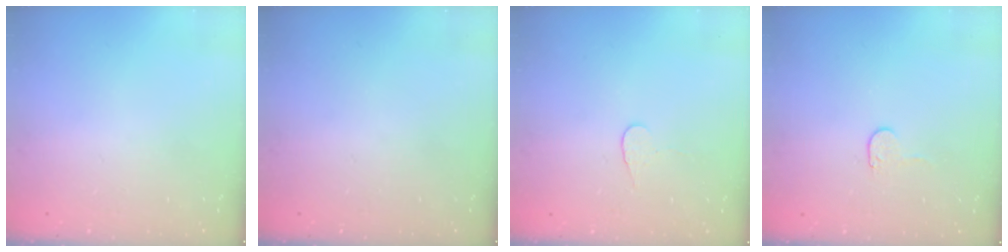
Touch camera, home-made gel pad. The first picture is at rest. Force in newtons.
{"total": 0.0}
{"total": 3.8, "press": 3.8, "slide": 0.4}
{"total": 4.5, "press": 4.5, "slide": 0.5}